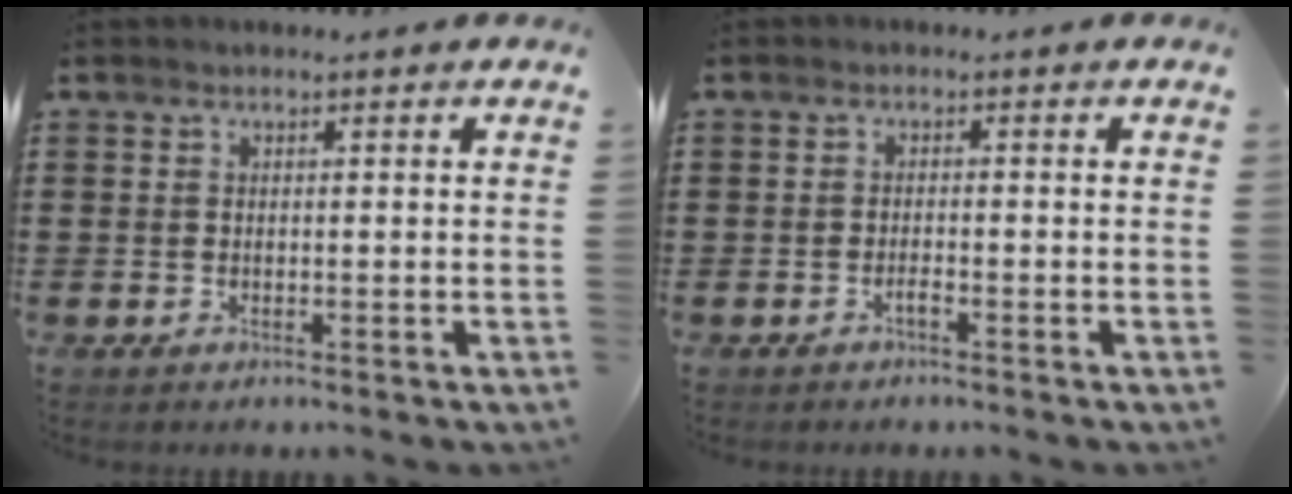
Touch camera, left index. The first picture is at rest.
{"total": 1.2, "force": [-0.7, 0.1, 0.9], "torque": [-0.018, -0.004, -0.012]}